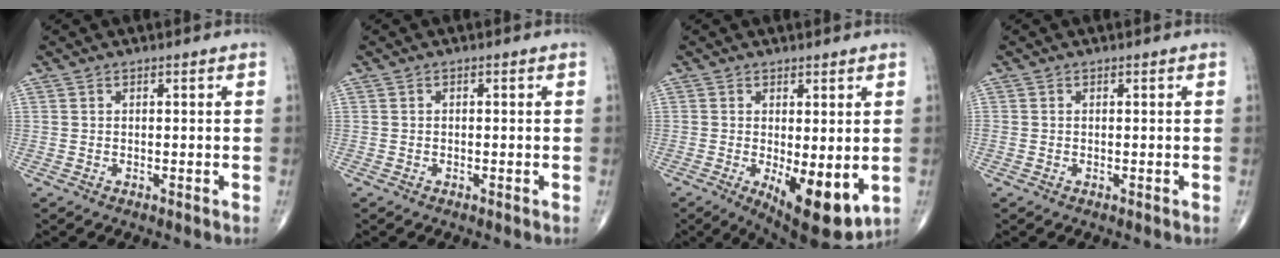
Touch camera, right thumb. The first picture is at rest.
{"total": 0.0}
{"total": 11.2, "force": [-2.3, 4.2, 10.1], "torque": [-0.137, -0.026, -0.020]}
{"total": 0.0}